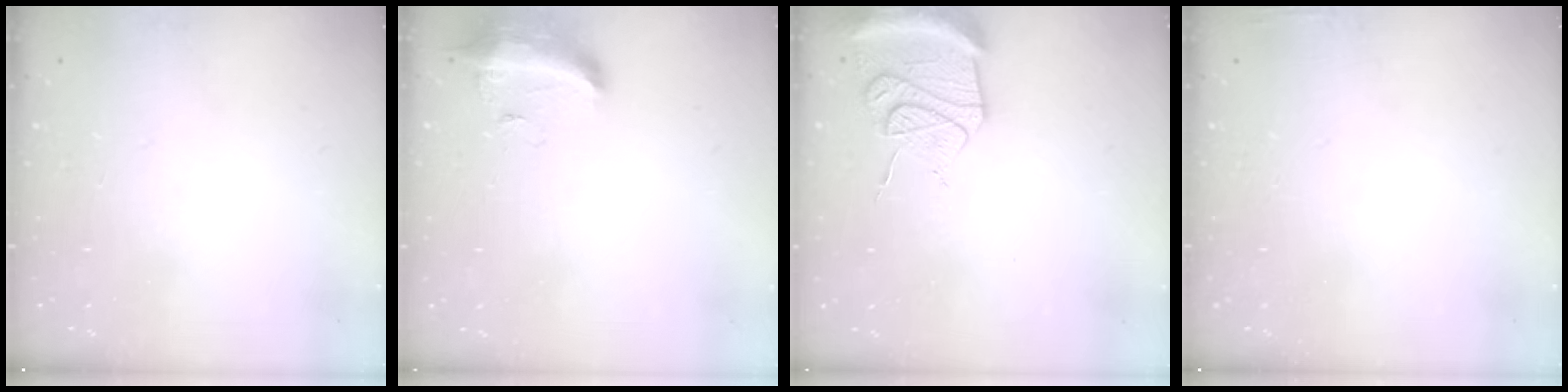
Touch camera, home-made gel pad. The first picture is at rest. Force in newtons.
{"total": 10.4, "press": 9.8, "slide": 3.5}
{"total": 15.7, "press": 14.5, "slide": 6.0}
{"total": 3.1, "press": 3.0, "slide": 0.8}